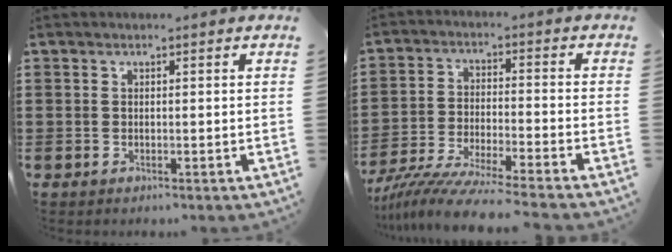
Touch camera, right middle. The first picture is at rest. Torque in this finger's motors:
{"motor_torque": [1.64, -0.47, 0.60, 0.21]}